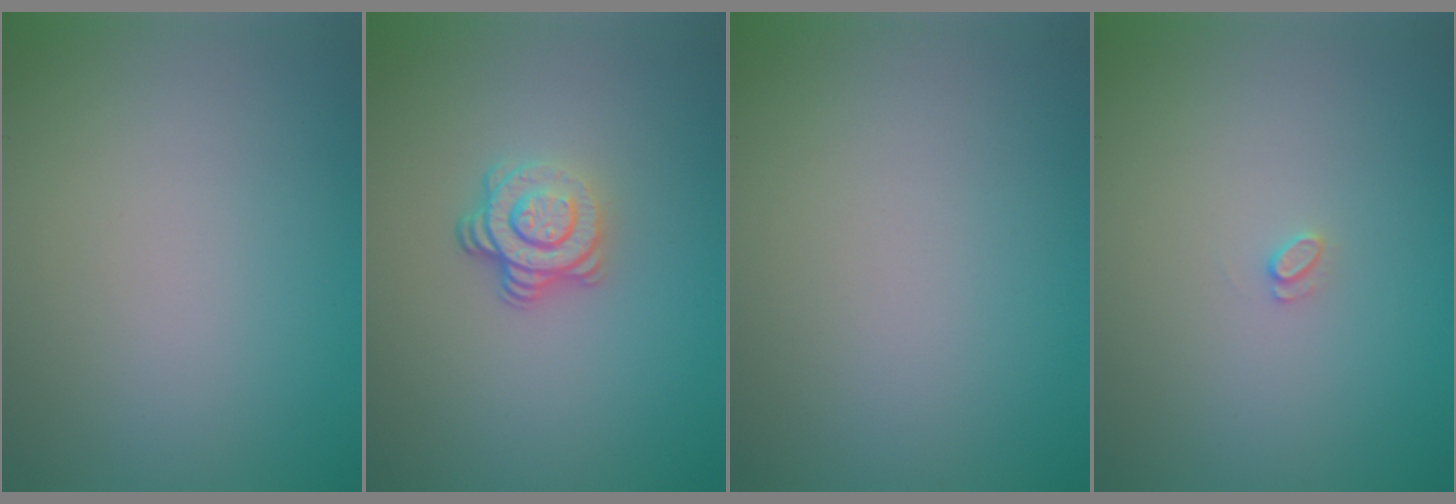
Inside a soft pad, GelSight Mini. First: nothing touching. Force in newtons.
{"total": 3.7, "press": 2.6, "slide": 2.7}
{"total": 0.0}
{"total": 0.7, "press": 0.7, "slide": 0.1}